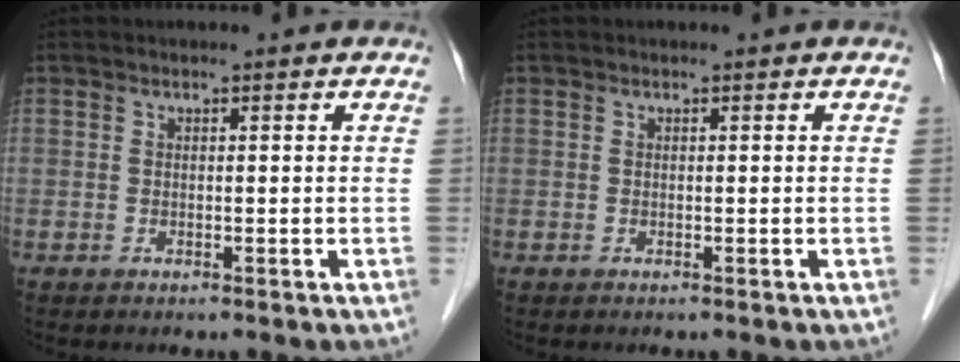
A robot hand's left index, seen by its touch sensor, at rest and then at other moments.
{"total": 0.0}